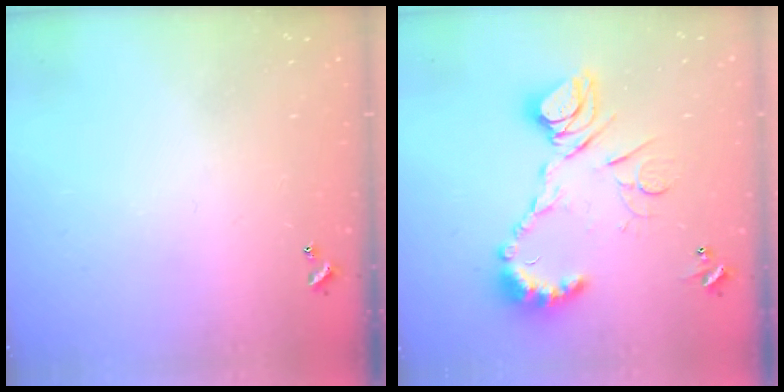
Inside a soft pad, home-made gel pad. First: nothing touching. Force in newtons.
{"total": 16.1, "press": 16.0, "slide": 1.8}